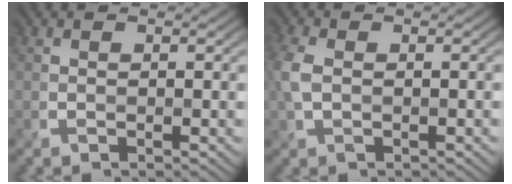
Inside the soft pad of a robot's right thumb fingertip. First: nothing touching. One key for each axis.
{"total": 3.7, "fx": -0.2, "fy": 2.3, "fz": 2.9, "tx": -0.075, "ty": 0.001, "tz": -0.008}